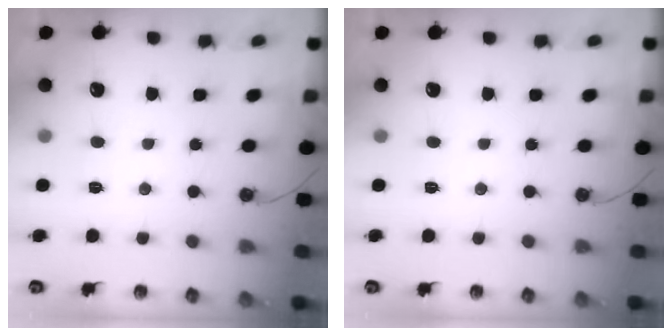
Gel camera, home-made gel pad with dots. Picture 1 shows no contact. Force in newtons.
{"total": 0.0}